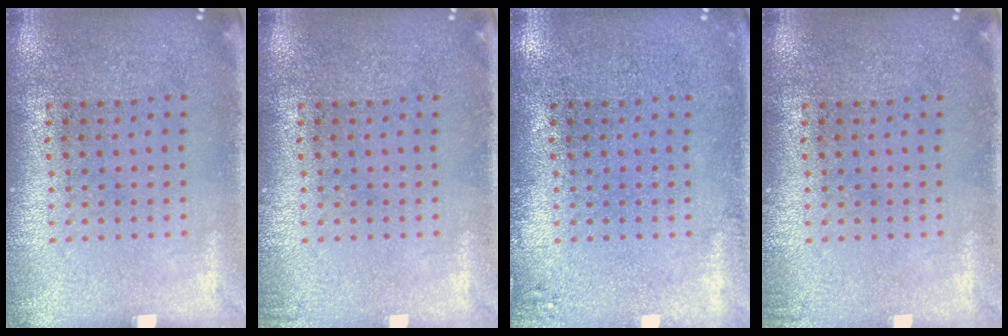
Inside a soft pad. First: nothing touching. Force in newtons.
{"total": 0.7, "press": 0.7, "slide": 0.1}
{"total": 1.0, "press": 1.0, "slide": 0.3}
{"total": 0.7, "press": 0.7, "slide": 0.1}